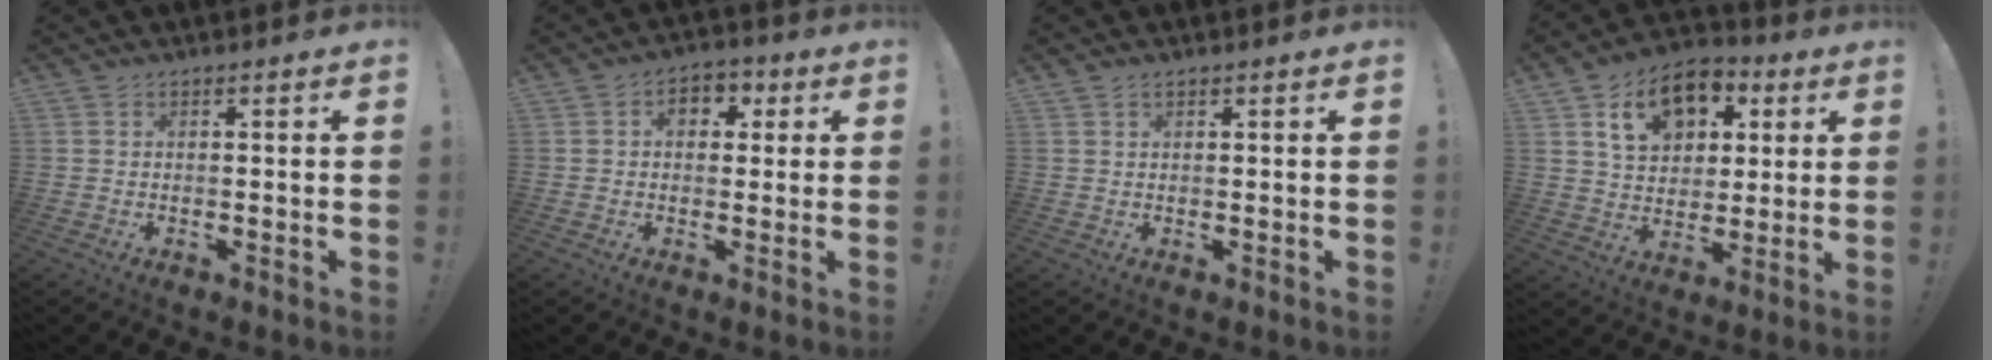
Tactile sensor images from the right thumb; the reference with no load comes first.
{"total": 6.2, "force": [1.8, 4.7, 3.7], "torque": [-0.040, -0.002, 0.028]}
{"total": 0.7, "force": [0.5, 0.3, 0.3], "torque": [-0.005, 0.000, 0.009]}
{"total": 14.9, "force": [6.8, 10.5, 8.0], "torque": [-0.118, -0.023, 0.128]}